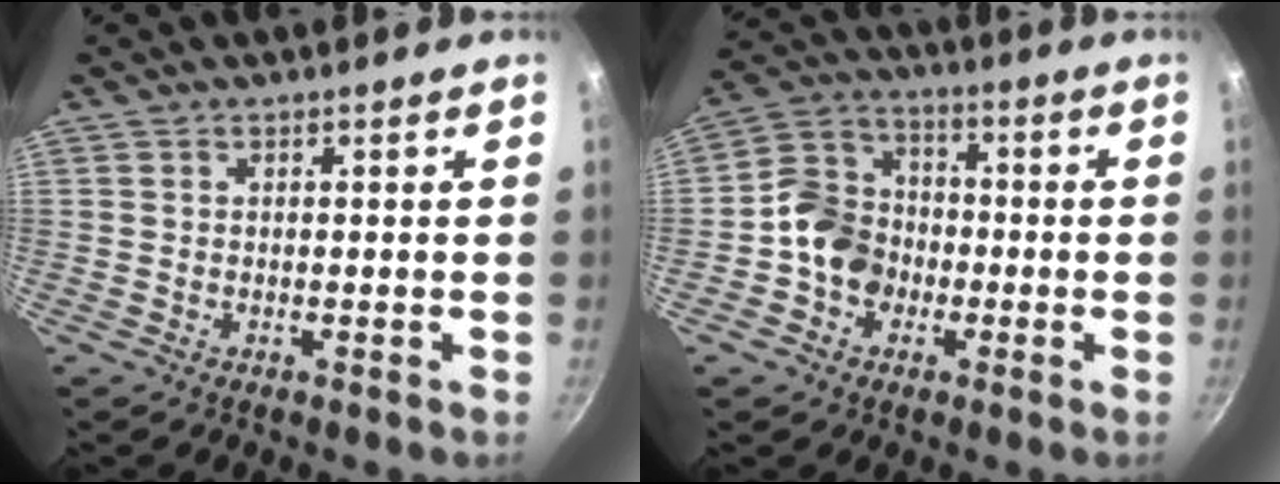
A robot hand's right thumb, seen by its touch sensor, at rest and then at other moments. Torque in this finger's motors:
{"motor_torque": [0.78, 0.56, 0.85, -0.50, 0.20]}